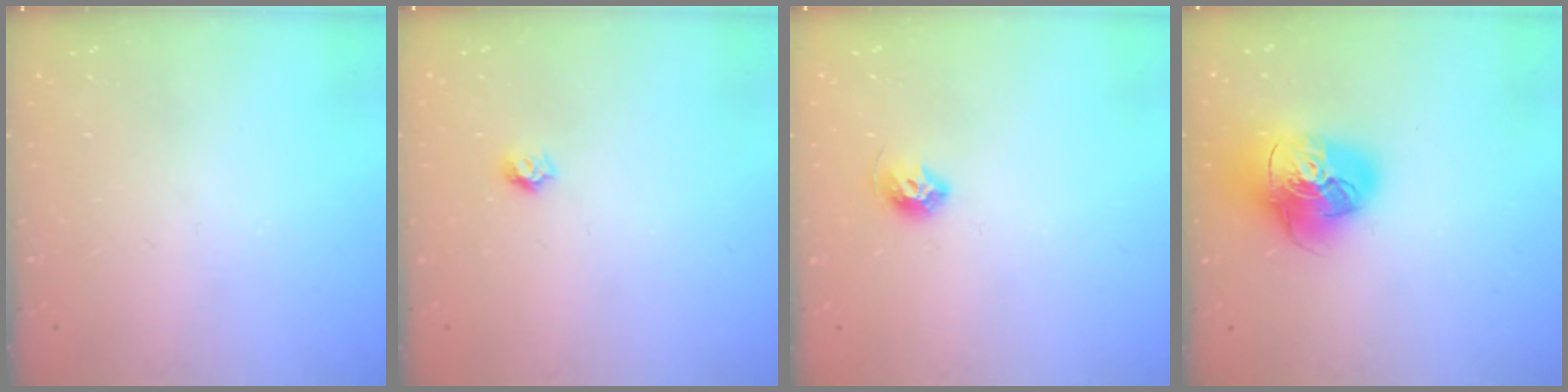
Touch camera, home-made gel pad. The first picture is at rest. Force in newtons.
{"total": 3.7, "press": 3.6, "slide": 0.2}
{"total": 7.3, "press": 7.3, "slide": 0.8}
{"total": 17.7, "press": 17.5, "slide": 2.2}